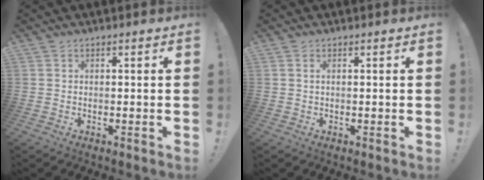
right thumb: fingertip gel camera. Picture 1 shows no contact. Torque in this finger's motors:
{"motor_torque": [-0.25, 0.01, 0.16, 0.11, -0.06]}